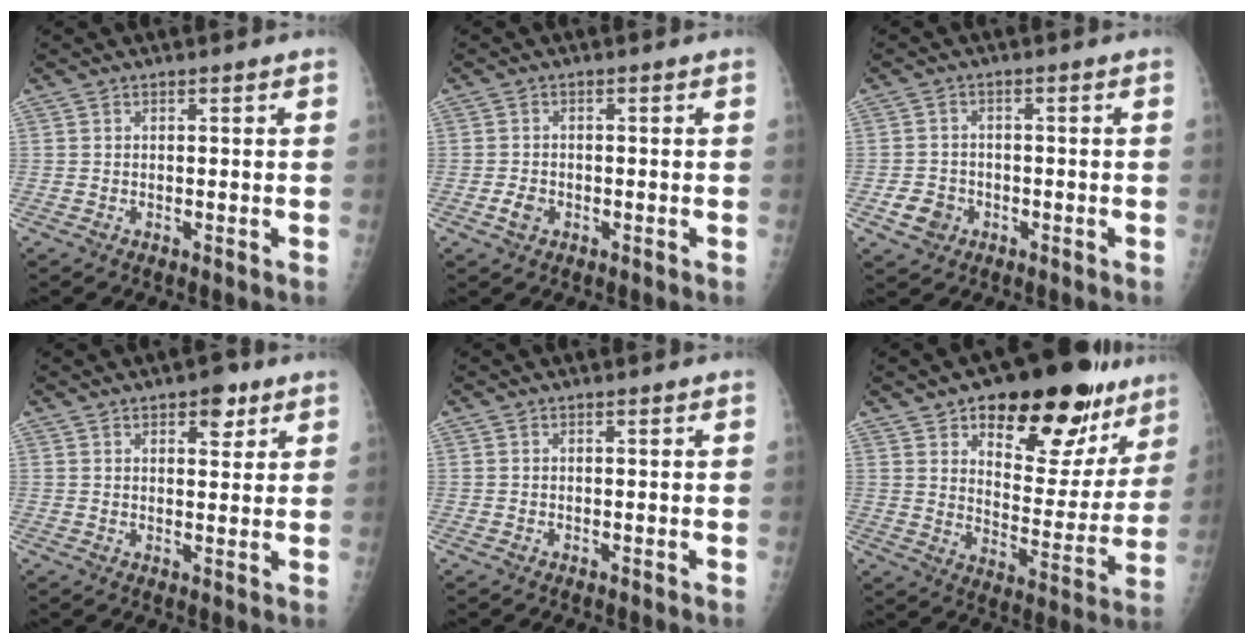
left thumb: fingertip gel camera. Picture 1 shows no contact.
{"total": 2.4, "force": [-1.0, 1.8, 1.3], "torque": [-0.019, 0.005, -0.017]}
{"total": 4.3, "force": [-1.7, 3.6, 1.5], "torque": [-0.012, 0.011, -0.026]}
{"total": 5.0, "force": [2.8, 2.5, 3.2], "torque": [-0.025, -0.012, 0.035]}
{"total": 0.0}
{"total": 23.3, "force": [14.4, 11.3, 14.5], "torque": [-0.138, -0.060, 0.209]}